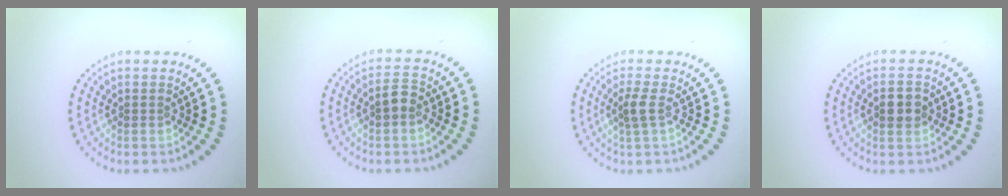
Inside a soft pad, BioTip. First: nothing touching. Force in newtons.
{"total": 1.8, "press": 1.7, "slide": 0.3}
{"total": 1.7, "press": 1.4, "slide": 1.0}
{"total": 2.7, "press": 2.7, "slide": 0.1}